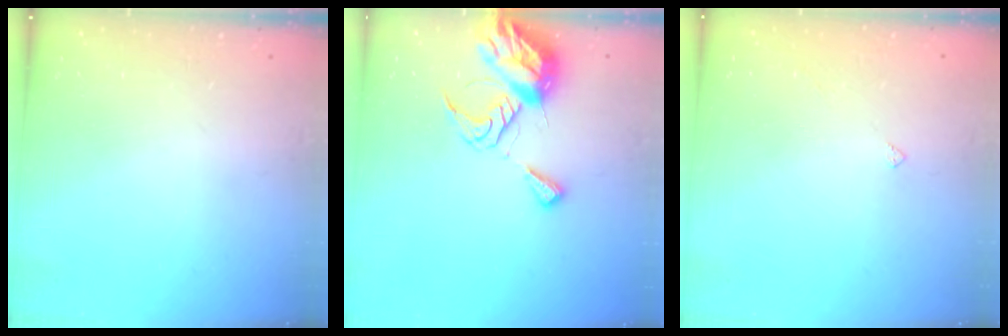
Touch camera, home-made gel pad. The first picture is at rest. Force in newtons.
{"total": 11.9, "press": 11.8, "slide": 1.3}
{"total": 2.3, "press": 2.3, "slide": 0.5}